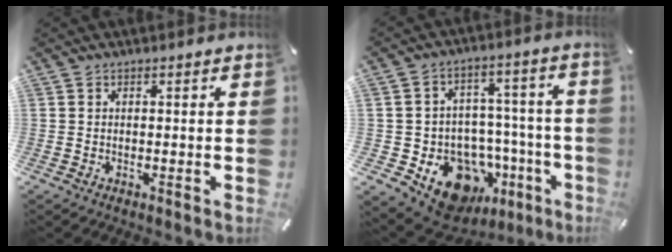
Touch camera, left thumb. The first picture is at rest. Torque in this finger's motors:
{"motor_torque": [2.04, 2.66, 0.39, 0.04, 0.25]}